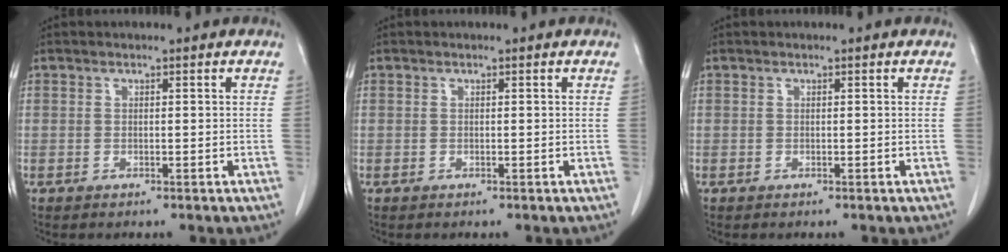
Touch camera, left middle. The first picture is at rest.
{"total": 0.0}
{"total": 0.0}